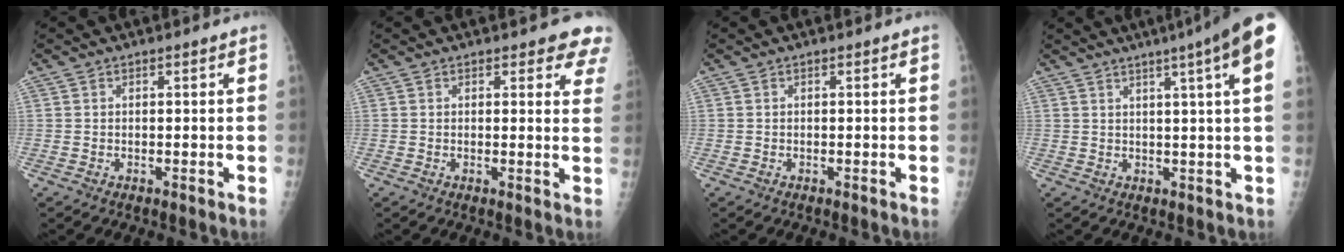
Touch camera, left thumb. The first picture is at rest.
{"total": 6.2, "force": [5.1, 2.4, 2.6], "torque": [0.011, -0.021, 0.036]}
{"total": 0.0}
{"total": 12.2, "force": [6.3, -0.1, 10.4], "torque": [-0.138, 0.004, 0.066]}